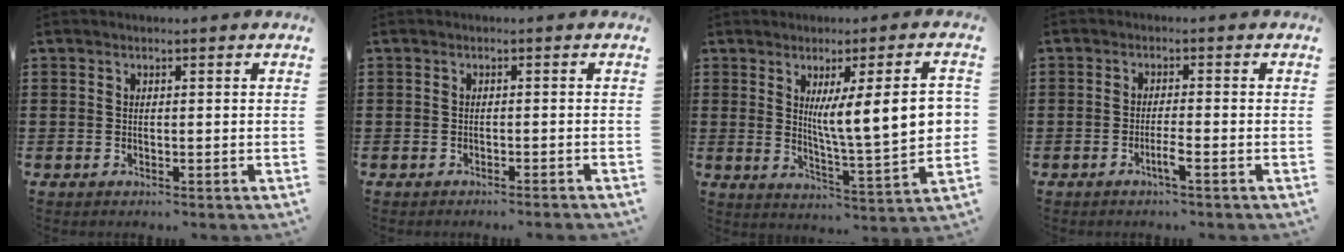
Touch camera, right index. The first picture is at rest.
{"total": 0.9, "force": [-0.8, -0.3, 0.2], "torque": [-0.005, -0.001, -0.016]}
{"total": 10.8, "force": [2.3, 1.2, 10.5], "torque": [-0.175, -0.006, 0.036]}
{"total": 2.4, "force": [-1.4, -0.1, 2.0], "torque": [-0.040, -0.004, -0.028]}